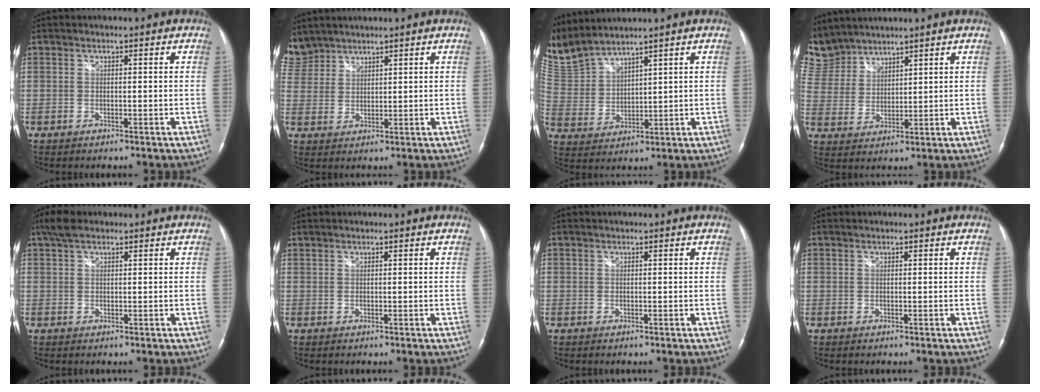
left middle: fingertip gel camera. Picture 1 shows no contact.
{"total": 6.5, "force": [5.7, 3.1, 0.2], "torque": [-0.015, 0.013, 0.126]}
{"total": 9.0, "force": [8.8, 0.0, 1.9], "torque": [-0.073, 0.011, 0.200]}
{"total": 11.0, "force": [9.9, 4.6, 1.3], "torque": [-0.058, 0.018, 0.218]}
{"total": 3.4, "force": [2.4, 1.4, 2.0], "torque": [-0.045, 0.022, 0.047]}
{"total": 0.0}
{"total": 0.0}
{"total": 0.0}